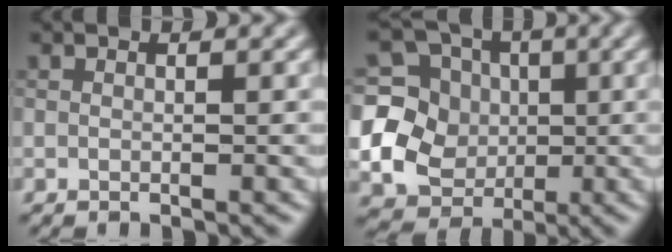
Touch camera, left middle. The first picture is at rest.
{"total": 13.5, "force": [0.0, 12.8, 4.2], "torque": [-0.122, 0.011, -0.018]}